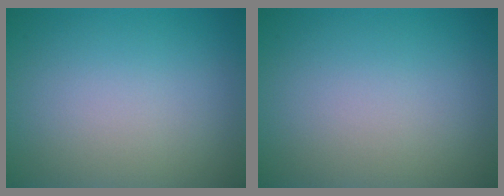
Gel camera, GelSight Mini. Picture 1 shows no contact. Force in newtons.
{"total": 0.0}